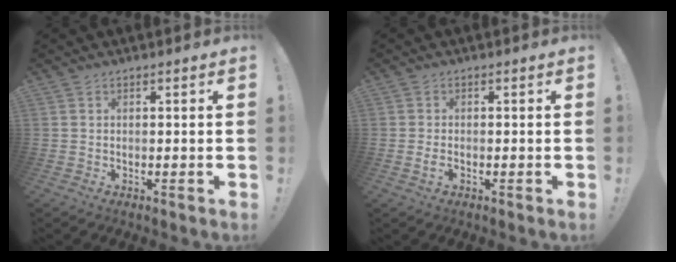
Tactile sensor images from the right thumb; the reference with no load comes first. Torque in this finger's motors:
{"motor_torque": [-0.06, 0.09, -0.14, -0.10, 0.02]}